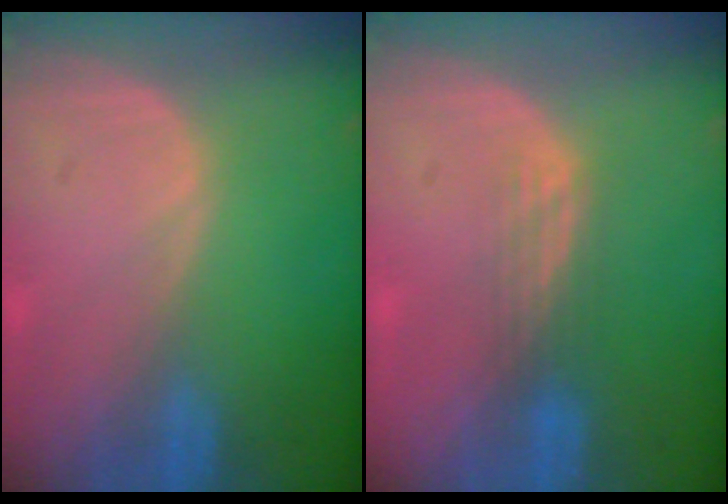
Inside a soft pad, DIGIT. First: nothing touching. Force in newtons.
{"total": 3.0, "press": 2.6, "slide": 1.4}